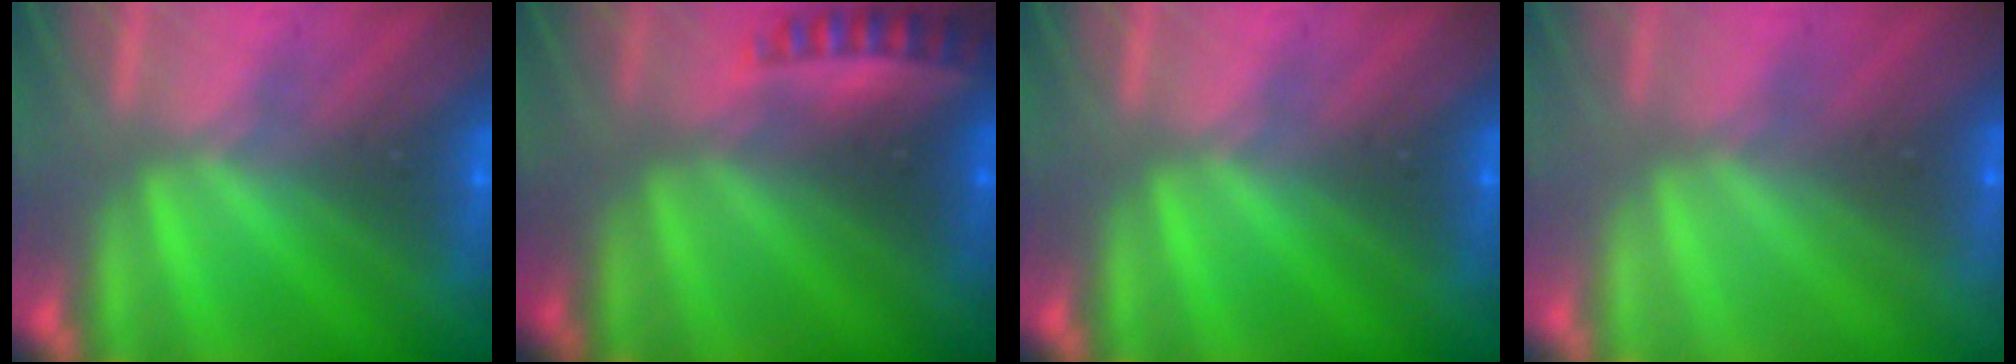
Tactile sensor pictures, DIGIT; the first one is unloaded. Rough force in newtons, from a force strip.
{"total": 2.6}
{"total": 0.0}
{"total": 2.9}